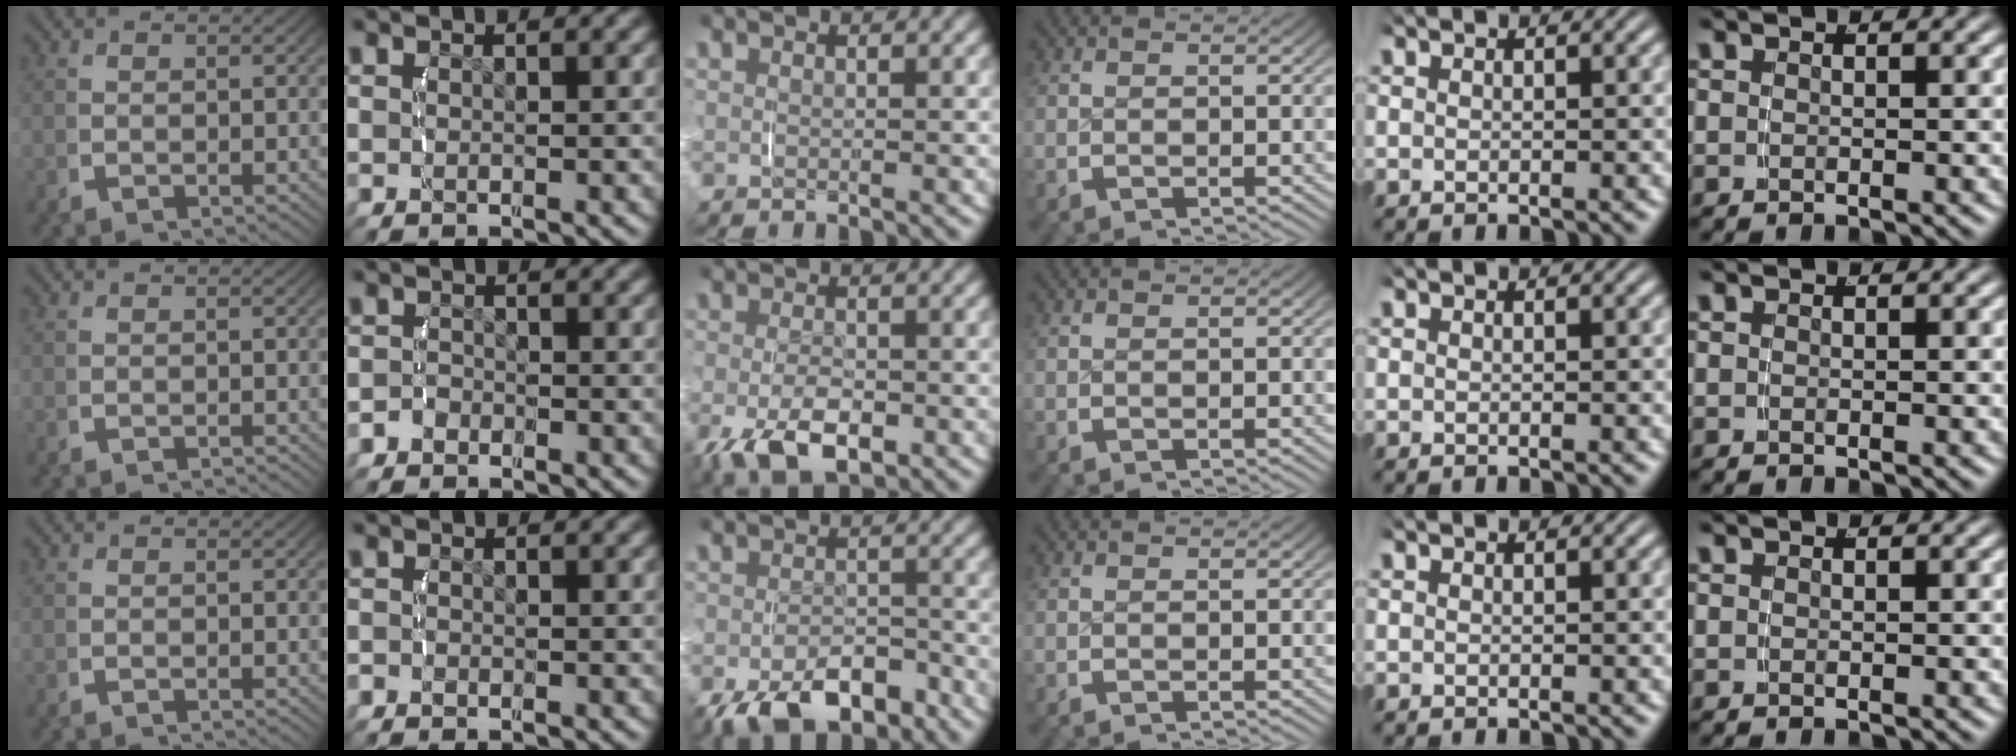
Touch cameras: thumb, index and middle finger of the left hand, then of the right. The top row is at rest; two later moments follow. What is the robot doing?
{"motion": "grasp_and_lifting", "object": "velcro strap"}